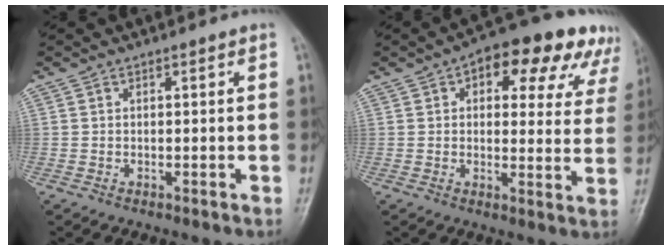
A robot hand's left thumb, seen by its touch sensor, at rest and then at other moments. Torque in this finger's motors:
{"motor_torque": [0.33, 0.42, 0.25, -0.01, 0.21]}